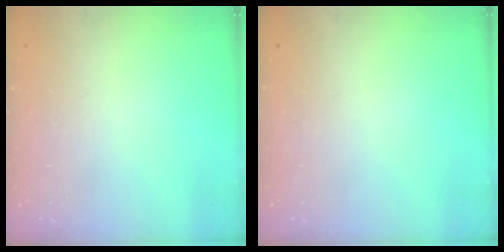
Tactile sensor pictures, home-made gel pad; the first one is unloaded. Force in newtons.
{"total": 0.0}